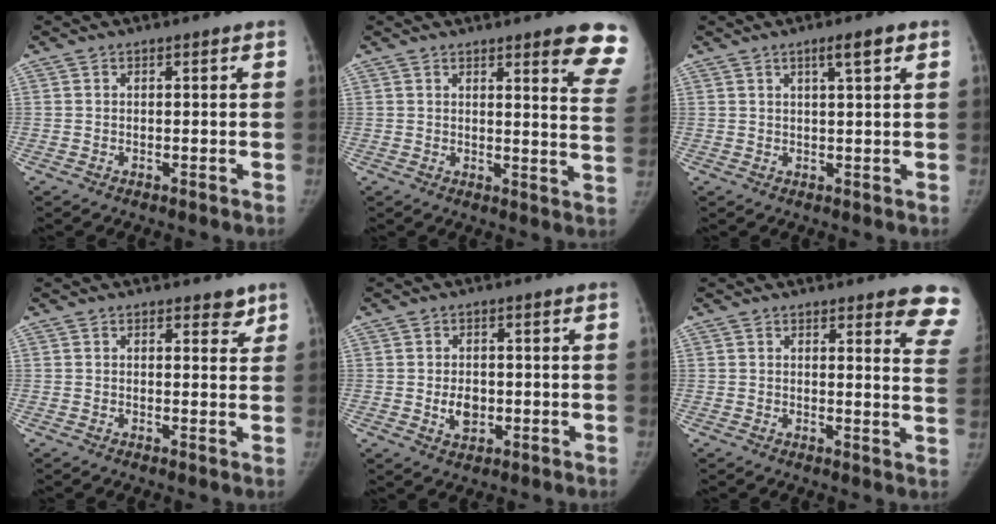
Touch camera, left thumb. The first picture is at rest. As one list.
[{"total": 11.2, "force": [8.0, 1.7, 7.6], "torque": [-0.062, -0.044, 0.077]}, {"total": 3.5, "force": [1.8, 0.3, 3.0], "torque": [-0.044, -0.005, 0.031]}, {"total": 2.5, "force": [1.9, 1.3, 1.0], "torque": [0.011, -0.010, 0.022]}, {"total": 4.1, "force": [-0.6, 3.0, 2.7], "torque": [-0.034, -0.001, -0.005]}, {"total": 9.1, "force": [7.8, 2.1, 4.1], "torque": [-0.010, -0.048, 0.061]}]